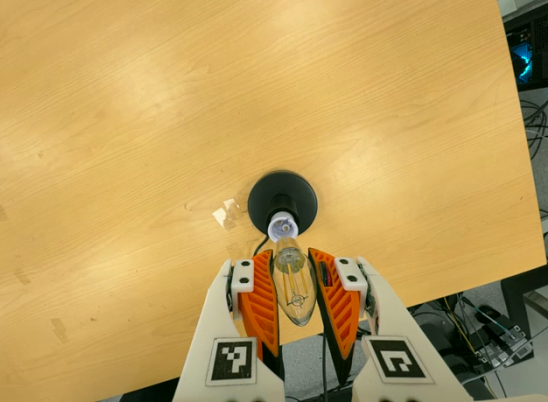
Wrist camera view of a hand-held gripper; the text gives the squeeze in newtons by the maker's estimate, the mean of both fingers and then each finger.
{"total": 22.7, "left": 24.7, "right": 20.6}